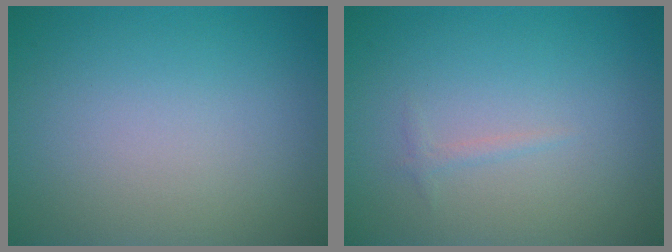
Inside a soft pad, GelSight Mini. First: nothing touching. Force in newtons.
{"total": 0.6, "press": 0.6, "slide": 0.1}